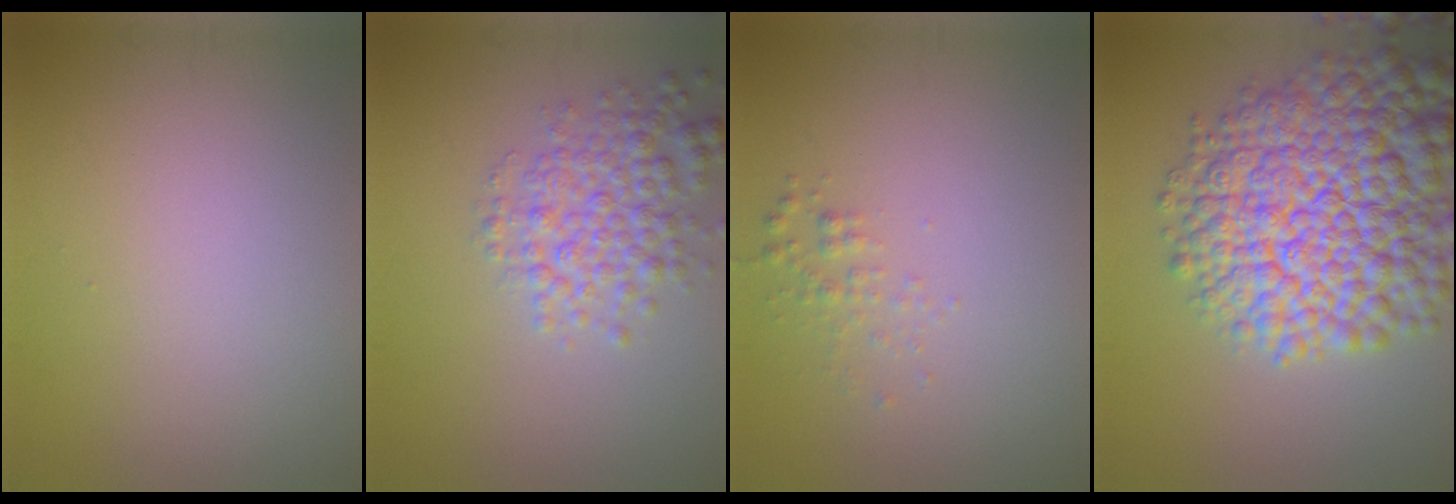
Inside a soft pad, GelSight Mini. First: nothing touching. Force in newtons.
{"total": 4.1, "press": 4.1, "slide": 0.1}
{"total": 1.1, "press": 1.1, "slide": 0.0}
{"total": 13.6, "press": 13.6, "slide": 0.6}